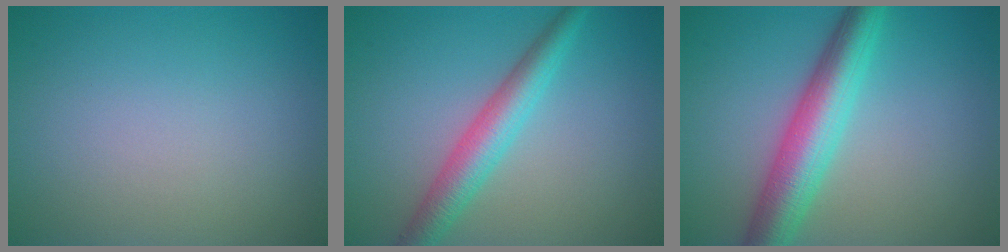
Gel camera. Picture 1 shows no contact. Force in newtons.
{"total": 4.2, "press": 4.2, "slide": 0.1}
{"total": 6.4, "press": 6.4, "slide": 0.2}